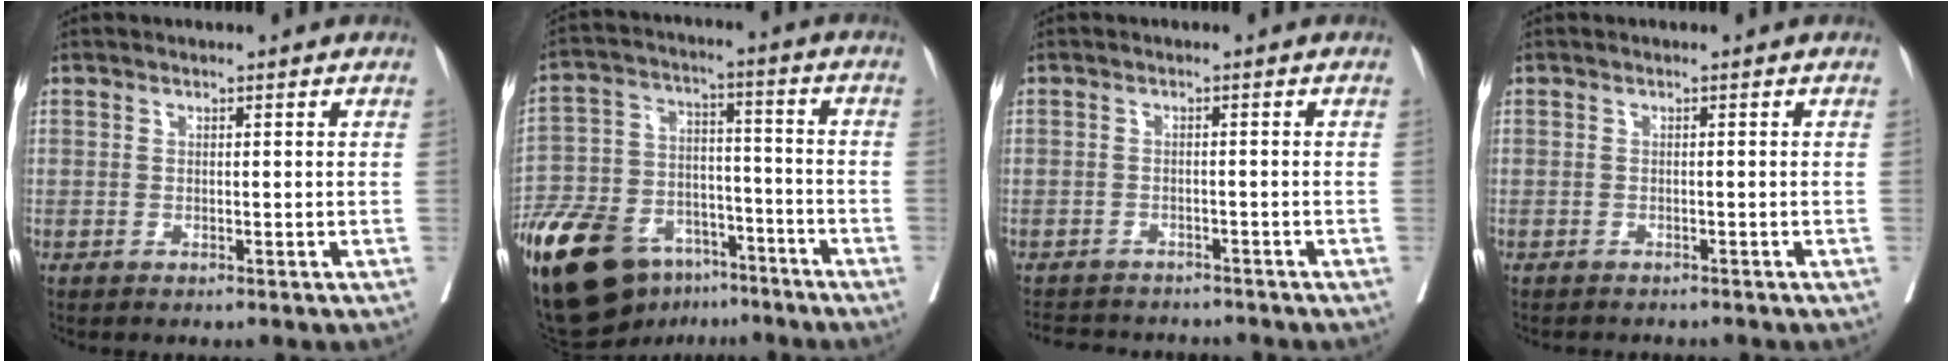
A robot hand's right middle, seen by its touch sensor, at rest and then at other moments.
{"total": 21.3, "force": [-14.0, 10.9, 11.7], "torque": [-0.267, 0.002, -0.244]}
{"total": 8.5, "force": [-7.9, 2.3, 2.0], "torque": [-0.033, 0.001, -0.104]}
{"total": 3.2, "force": [-3.0, 0.6, 1.0], "torque": [-0.013, -0.004, -0.036]}